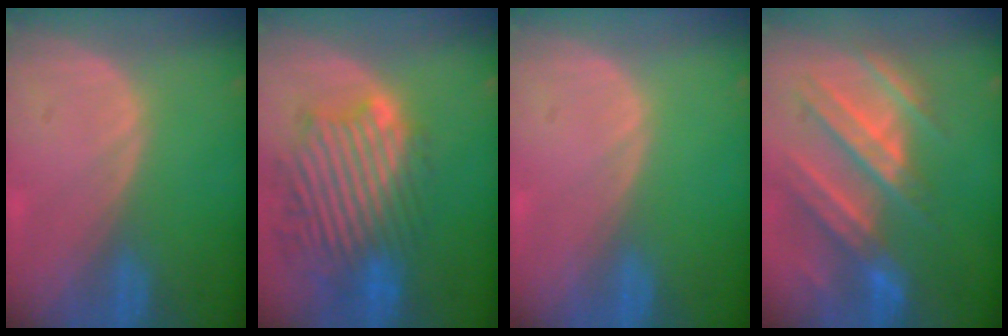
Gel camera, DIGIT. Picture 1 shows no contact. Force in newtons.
{"total": 12.1, "press": 10.9, "slide": 5.2}
{"total": 0.0}
{"total": 10.4, "press": 9.6, "slide": 4.0}